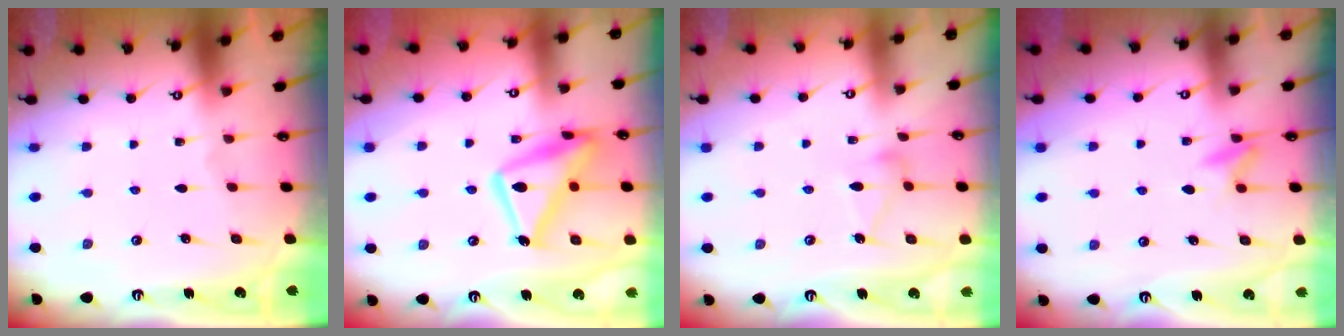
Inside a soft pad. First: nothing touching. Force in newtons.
{"total": 16.9, "press": 16.8, "slide": 1.2}
{"total": 8.8, "press": 8.8, "slide": 0.5}
{"total": 6.2, "press": 6.1, "slide": 0.8}